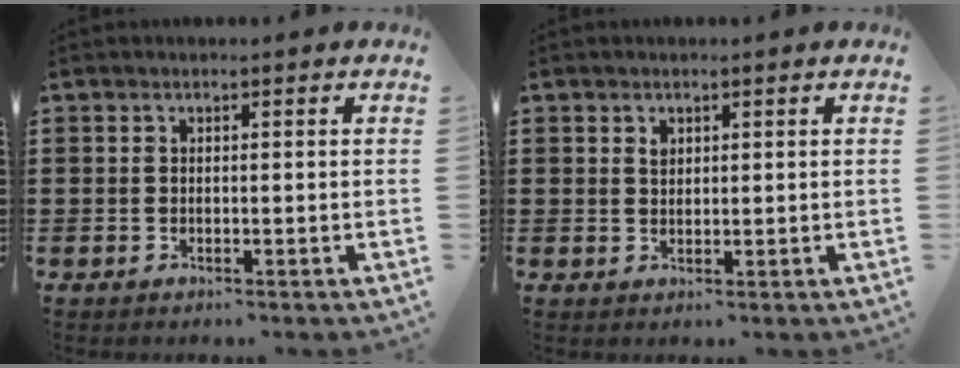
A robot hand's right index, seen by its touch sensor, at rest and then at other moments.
{"total": 1.2, "force": [0.7, 0.8, 0.6], "torque": [-0.014, 0.003, 0.013]}